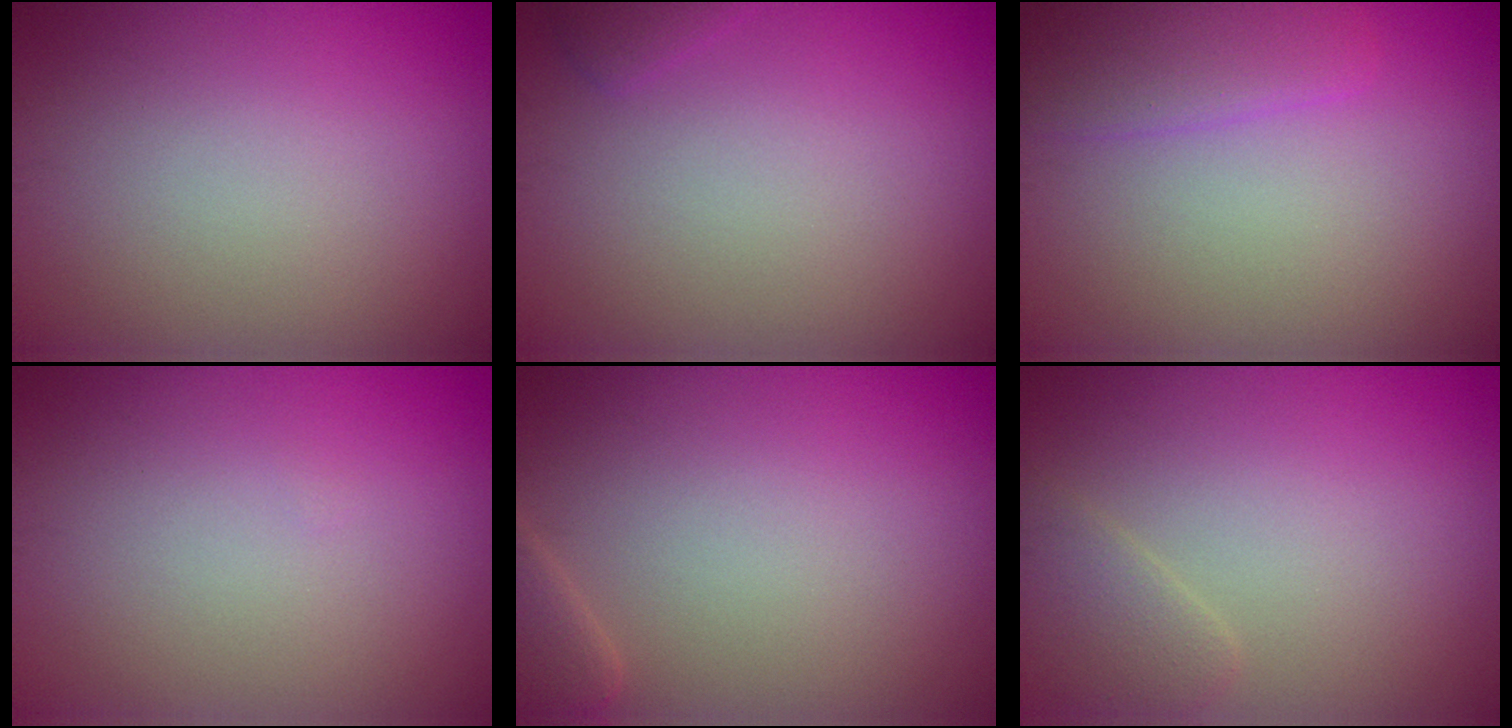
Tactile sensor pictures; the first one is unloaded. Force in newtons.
{"total": 0.9, "press": 0.9, "slide": 0.1}
{"total": 3.0, "press": 3.0, "slide": 0.1}
{"total": 0.0}
{"total": 1.9, "press": 1.9, "slide": 0.3}
{"total": 1.7, "press": 1.7, "slide": 0.2}